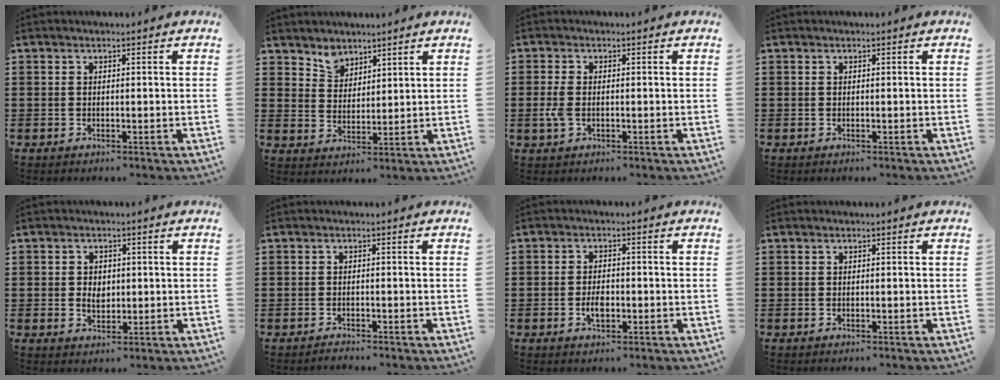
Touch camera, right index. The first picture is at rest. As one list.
[{"total": 3.6, "force": [3.0, 1.9, -0.2], "torque": [-0.013, 0.000, 0.057]}, {"total": 3.1, "force": [-0.5, 1.7, 2.5], "torque": [-0.071, -0.004, -0.015]}, {"total": 0.0}, {"total": 2.7, "force": [0.0, 2.1, 1.7], "torque": [-0.030, 0.005, -0.004]}, {"total": 1.1, "force": [-1.1, 0.2, -0.2], "torque": [0.001, 0.005, -0.025]}, {"total": 2.9, "force": [-0.8, 1.5, 2.3], "torque": [-0.043, 0.003, -0.014]}, {"total": 0.0}]